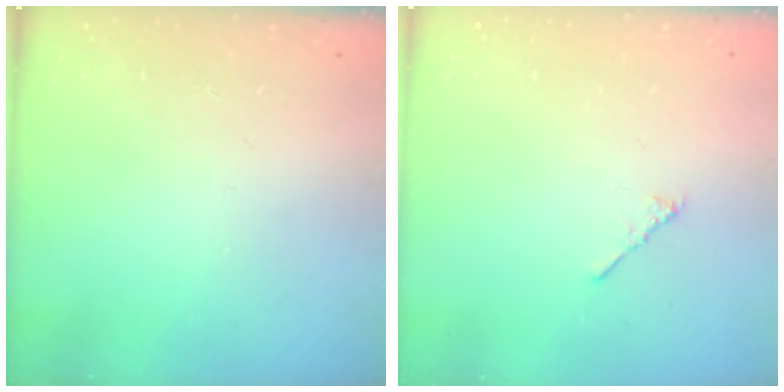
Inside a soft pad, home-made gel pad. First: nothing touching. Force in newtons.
{"total": 2.3, "press": 2.2, "slide": 0.6}